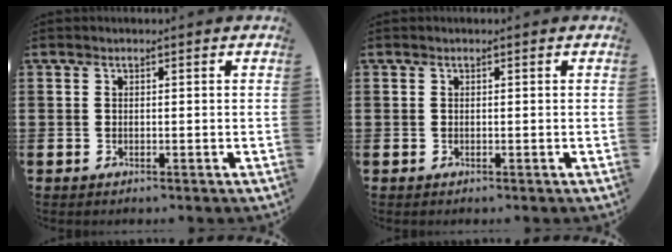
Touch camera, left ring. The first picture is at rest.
{"total": 0.0}